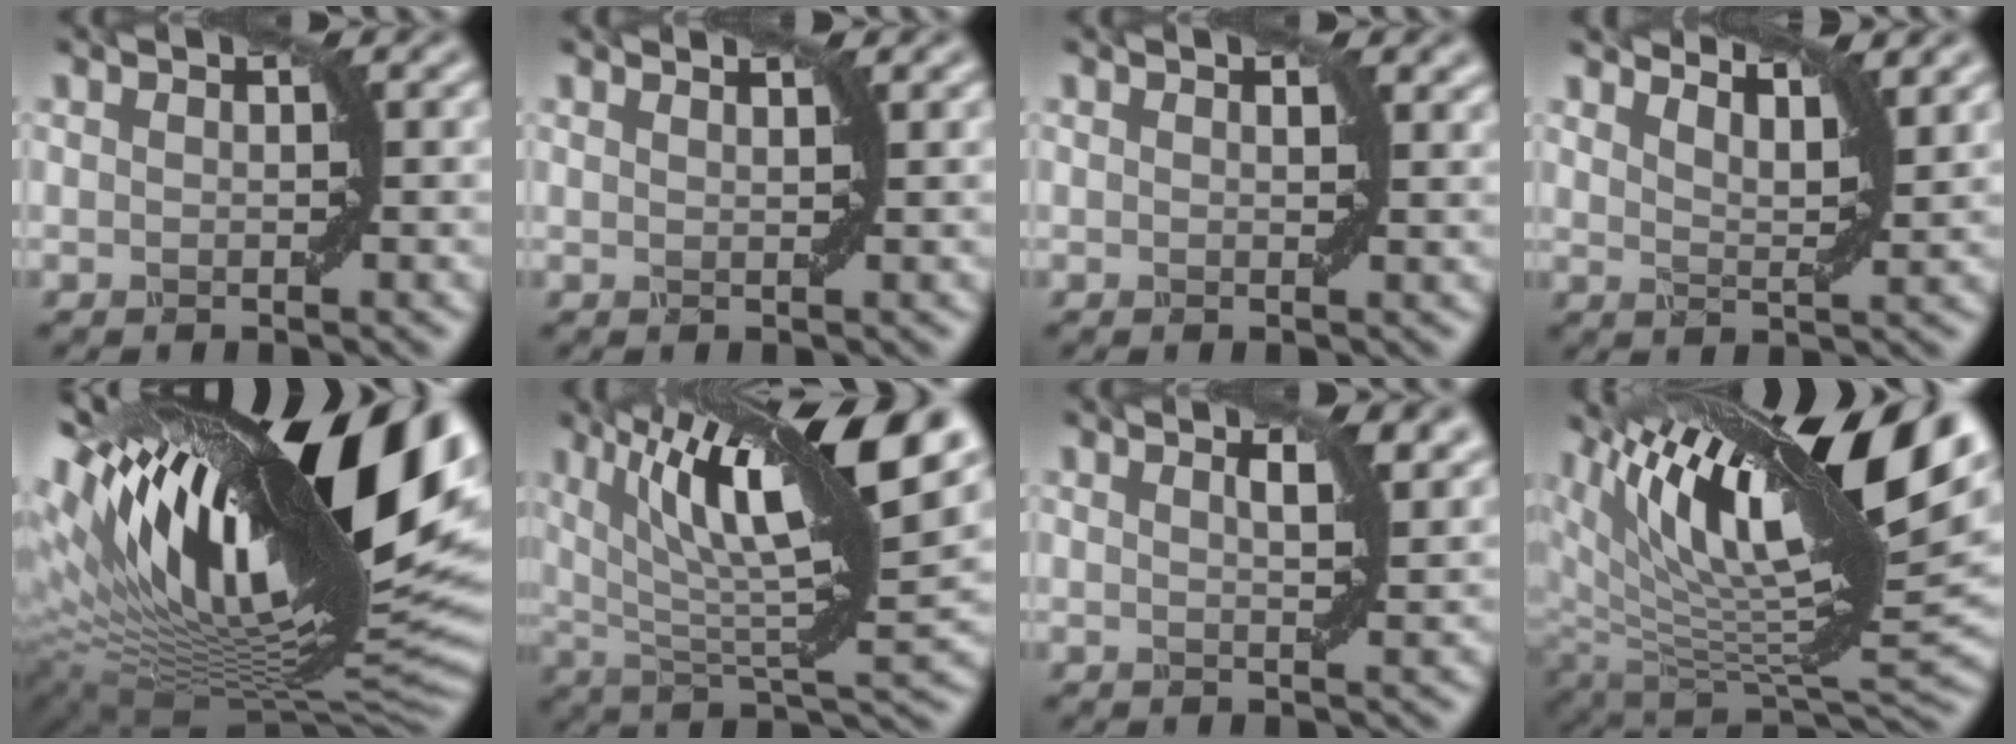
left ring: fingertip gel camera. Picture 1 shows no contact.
{"total": 1.3, "force": [1.2, 0.2, 0.5], "torque": [-0.001, -0.002, 0.009]}
{"total": 0.9, "force": [0.6, 0.3, 0.6], "torque": [-0.007, 0.000, 0.011]}
{"total": 5.1, "force": [4.3, 1.1, 2.5], "torque": [-0.040, 0.009, 0.048]}
{"total": 21.0, "force": [6.8, 8.2, 18.0], "torque": [-0.303, 0.024, 0.125]}
{"total": 14.8, "force": [6.5, 3.8, 12.7], "torque": [-0.209, 0.018, 0.113]}
{"total": 3.2, "force": [1.7, 1.0, 2.5], "torque": [-0.033, 0.003, 0.024]}
{"total": 16.3, "force": [7.6, 6.1, 13.0], "torque": [-0.238, 0.016, 0.136]}